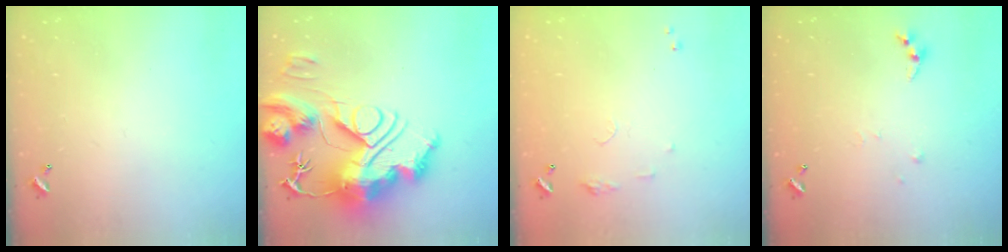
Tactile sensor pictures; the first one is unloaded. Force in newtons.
{"total": 0.5, "press": 0.5, "slide": 0.0}
{"total": 6.3, "press": 6.3, "slide": 0.7}
{"total": 4.9, "press": 4.9, "slide": 0.4}